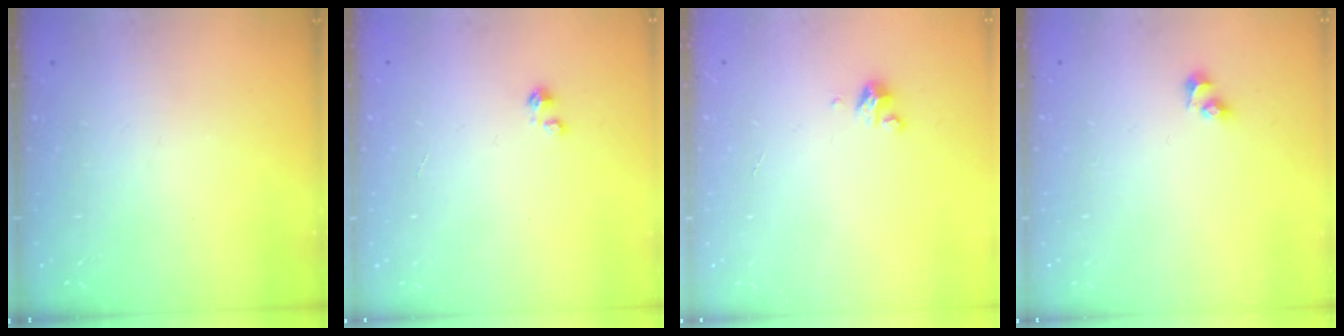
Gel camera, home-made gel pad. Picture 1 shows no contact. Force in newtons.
{"total": 0.0}
{"total": 1.7, "press": 1.7, "slide": 0.3}
{"total": 2.8, "press": 2.5, "slide": 1.2}